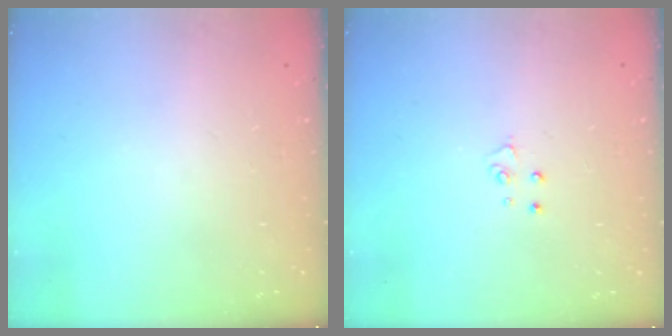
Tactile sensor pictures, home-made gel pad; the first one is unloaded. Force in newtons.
{"total": 3.1, "press": 3.1, "slide": 0.3}